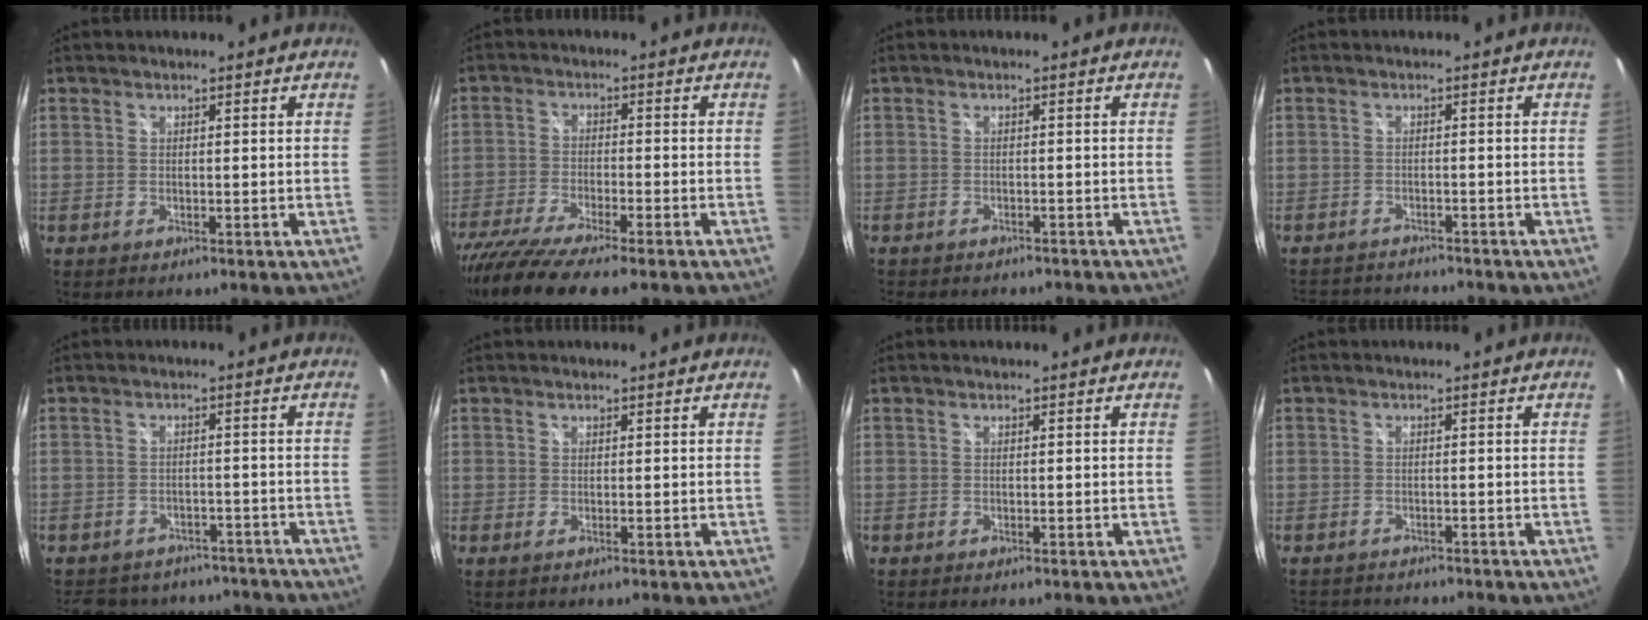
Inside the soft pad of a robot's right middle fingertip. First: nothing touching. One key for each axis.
{"total": 14.1, "fx": -11.1, "fy": 2.1, "fz": 8.4, "tx": -0.176, "ty": -0.052, "tz": -0.189}
{"total": 5.9, "fx": -5.2, "fy": 1.9, "fz": 2.1, "tx": -0.049, "ty": -0.015, "tz": -0.072}
{"total": 7.5, "fx": -7.0, "fy": 1.8, "fz": 1.8, "tx": -0.053, "ty": 0.005, "tz": -0.106}
{"total": 15.6, "fx": -13.0, "fy": 7.1, "fz": 5.0, "tx": -0.112, "ty": 0.024, "tz": -0.160}
{"total": 0.0}
{"total": 0.0}
{"total": 5.5, "fx": -5.2, "fy": 1.5, "fz": 1.3, "tx": -0.037, "ty": -0.002, "tz": -0.075}